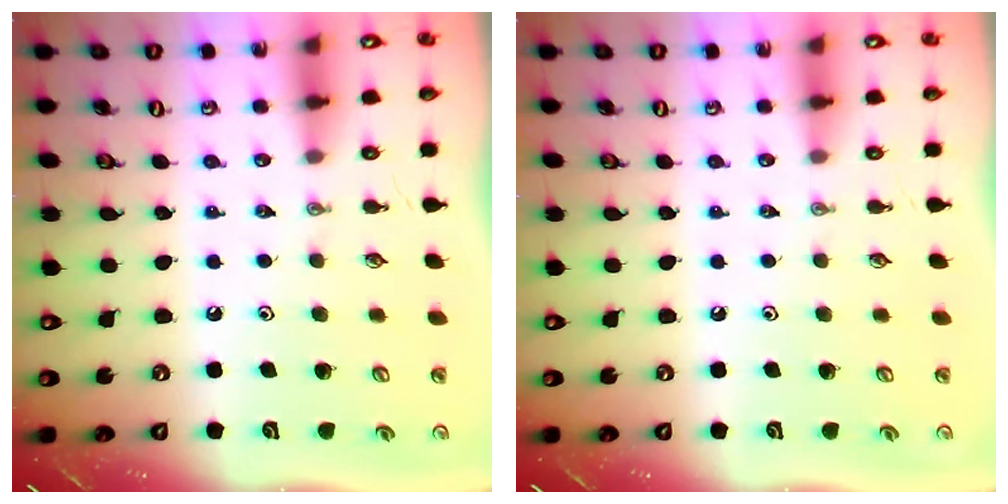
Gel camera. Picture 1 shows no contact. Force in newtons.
{"total": 0.0}